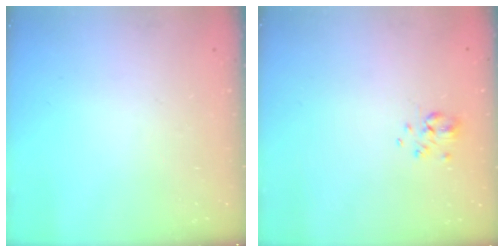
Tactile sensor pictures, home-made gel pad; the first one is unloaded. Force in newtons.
{"total": 3.7, "press": 3.6, "slide": 0.9}